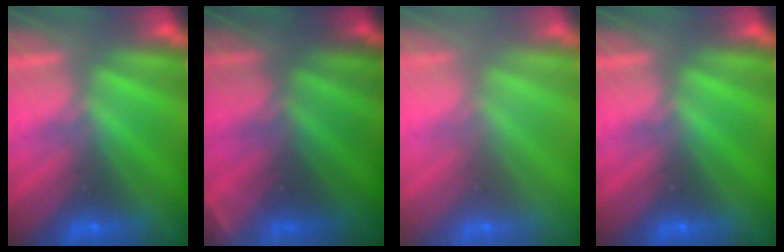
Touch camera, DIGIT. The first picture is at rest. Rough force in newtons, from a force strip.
{"total": 4.5}
{"total": 7.5}
{"total": 0.0}